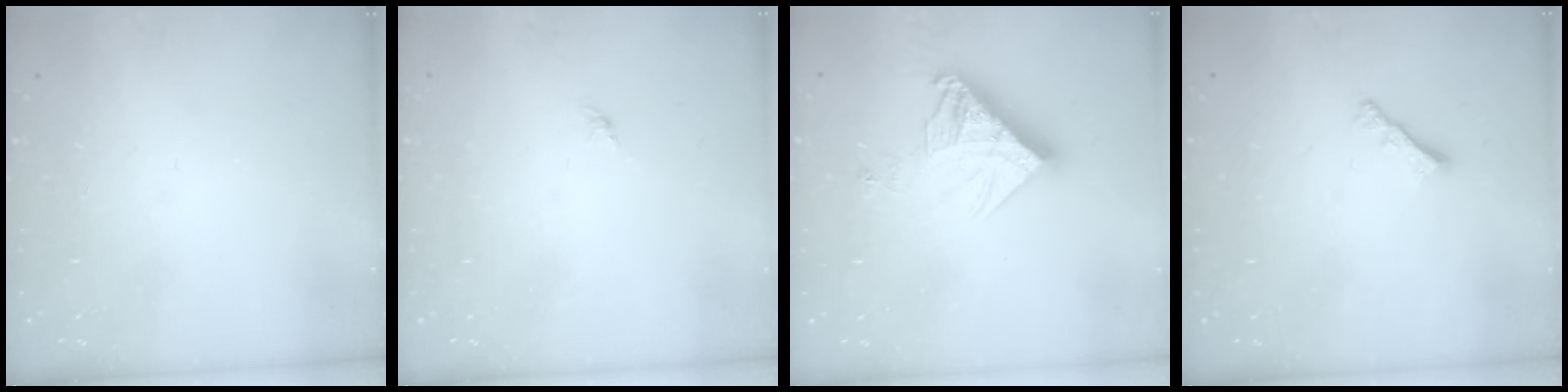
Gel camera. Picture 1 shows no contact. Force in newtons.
{"total": 0.0}
{"total": 12.1, "press": 12.0, "slide": 0.9}
{"total": 2.2, "press": 2.1, "slide": 0.6}